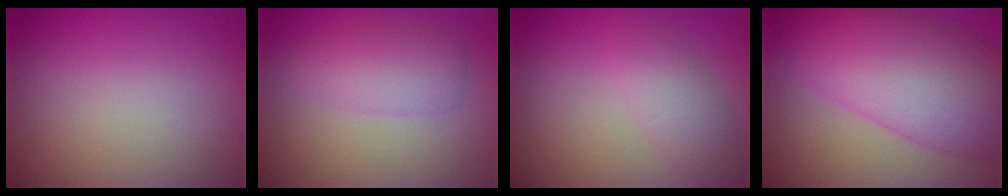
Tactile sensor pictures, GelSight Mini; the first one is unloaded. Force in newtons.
{"total": 3.5, "press": 3.5, "slide": 0.2}
{"total": 3.1, "press": 3.1, "slide": 0.1}
{"total": 10.9, "press": 10.9, "slide": 0.2}